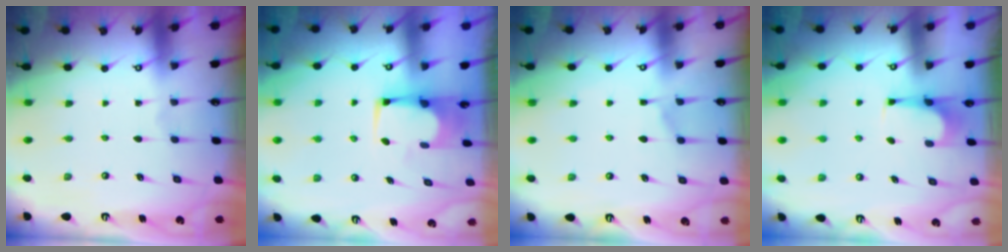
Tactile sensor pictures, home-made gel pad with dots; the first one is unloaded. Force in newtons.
{"total": 2.4, "press": 2.4, "slide": 0.2}
{"total": 6.0, "press": 5.9, "slide": 0.7}
{"total": 1.4, "press": 1.4, "slide": 0.4}